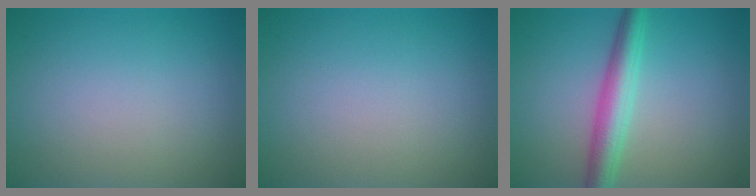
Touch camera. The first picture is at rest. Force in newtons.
{"total": 0.0}
{"total": 4.2, "press": 4.2, "slide": 0.1}